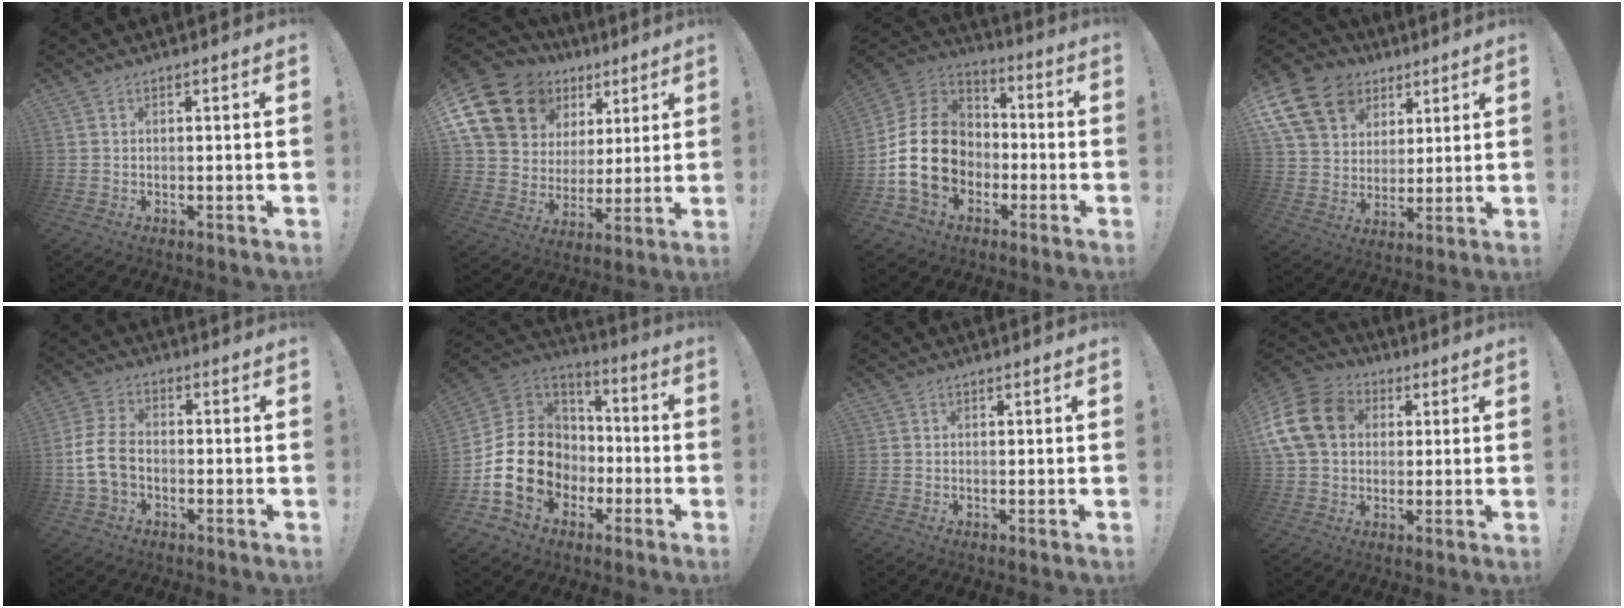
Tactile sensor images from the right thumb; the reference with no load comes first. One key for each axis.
{"total": 18.4, "fx": 10.0, "fy": 13.6, "fz": 7.3, "tx": -0.131, "ty": -0.049, "tz": 0.216}
{"total": 20.0, "fx": -3.0, "fy": 15.5, "fz": 12.3, "tx": -0.224, "ty": 0.029, "tz": -0.036}
{"total": 17.5, "fx": 8.7, "fy": 13.0, "fz": 7.8, "tx": -0.127, "ty": -0.044, "tz": 0.176}
{"total": 10.0, "fx": -2.1, "fy": 6.9, "fz": 6.9, "tx": -0.145, "ty": 0.011, "tz": -0.034}
{"total": 20.1, "fx": -3.5, "fy": 16.7, "fz": 10.7, "tx": -0.195, "ty": 0.023, "tz": -0.029}
{"total": 0.0}
{"total": 18.5, "fx": 3.5, "fy": 14.7, "fz": 10.7, "tx": -0.194, "ty": 0.000, "tz": 0.070}